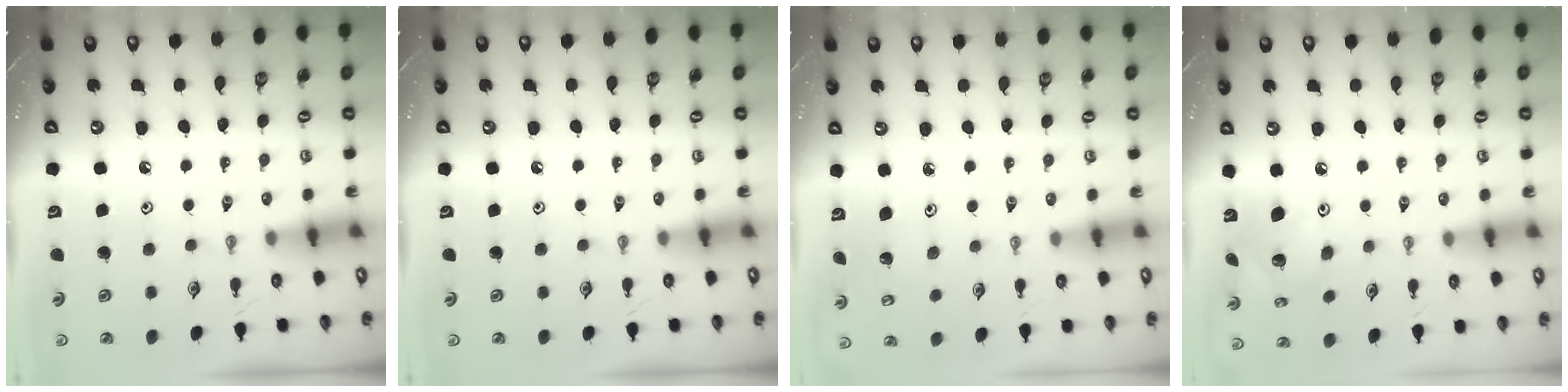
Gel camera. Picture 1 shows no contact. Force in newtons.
{"total": 0.0}
{"total": 2.8, "press": 2.7, "slide": 0.5}
{"total": 7.8, "press": 7.8, "slide": 0.6}